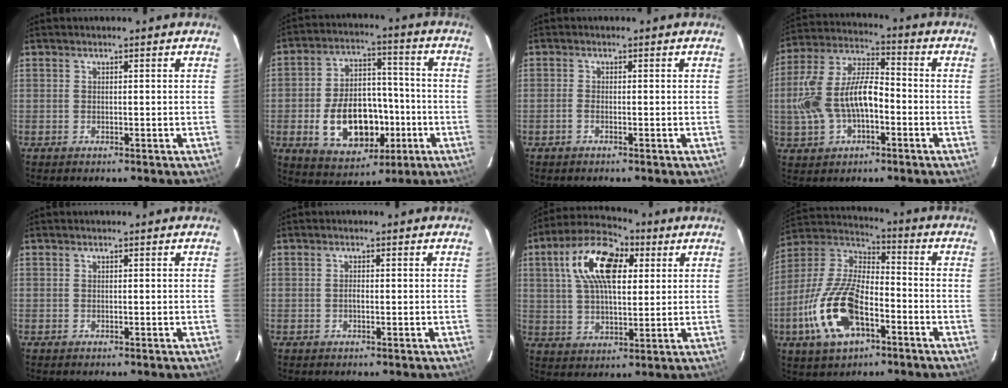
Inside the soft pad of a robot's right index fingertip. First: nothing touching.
{"total": 16.2, "force": [-4.7, 10.3, 11.6], "torque": [-0.223, 0.018, -0.053]}
{"total": 0.9, "force": [-0.6, 0.4, 0.5], "torque": [-0.014, -0.001, -0.013]}
{"total": 14.7, "force": [-2.9, 7.7, 12.2], "torque": [-0.262, 0.016, -0.049]}
{"total": 0.0}
{"total": 0.9, "force": [-0.2, 0.5, 0.7], "torque": [-0.014, -0.001, -0.004]}
{"total": 15.5, "force": [5.2, 7.9, 12.3], "torque": [-0.228, 0.031, 0.088]}
{"total": 19.0, "force": [-7.3, 10.7, 13.9], "torque": [-0.302, 0.006, -0.123]}